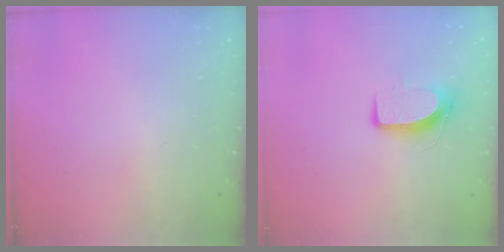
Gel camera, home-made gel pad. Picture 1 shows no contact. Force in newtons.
{"total": 8.9, "press": 8.9, "slide": 0.7}